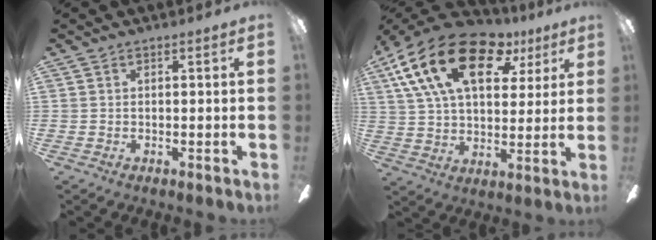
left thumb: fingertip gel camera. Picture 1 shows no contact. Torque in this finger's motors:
{"motor_torque": [0.43, 0.86, 1.28, -1.49, 0.58]}